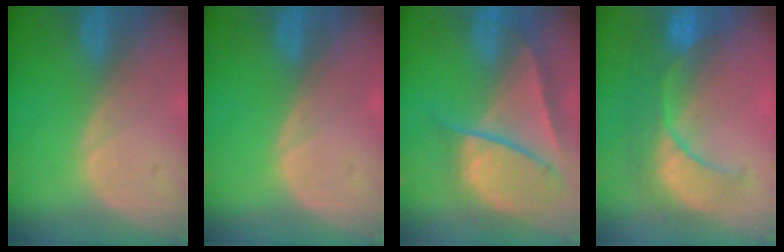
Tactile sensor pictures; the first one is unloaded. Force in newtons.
{"total": 0.0}
{"total": 9.3, "press": 8.1, "slide": 4.7}
{"total": 8.9, "press": 8.5, "slide": 2.6}